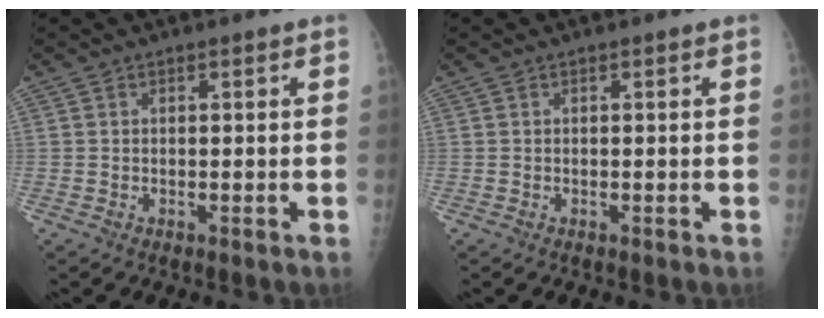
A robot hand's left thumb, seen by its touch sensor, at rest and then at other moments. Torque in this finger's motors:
{"motor_torque": [-0.13, 0.13, -0.05, 0.02, 0.00]}